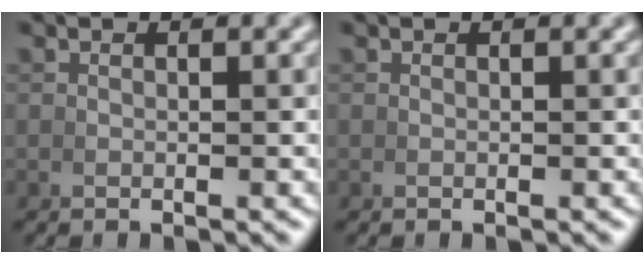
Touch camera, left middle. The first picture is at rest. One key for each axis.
{"total": 0.0}